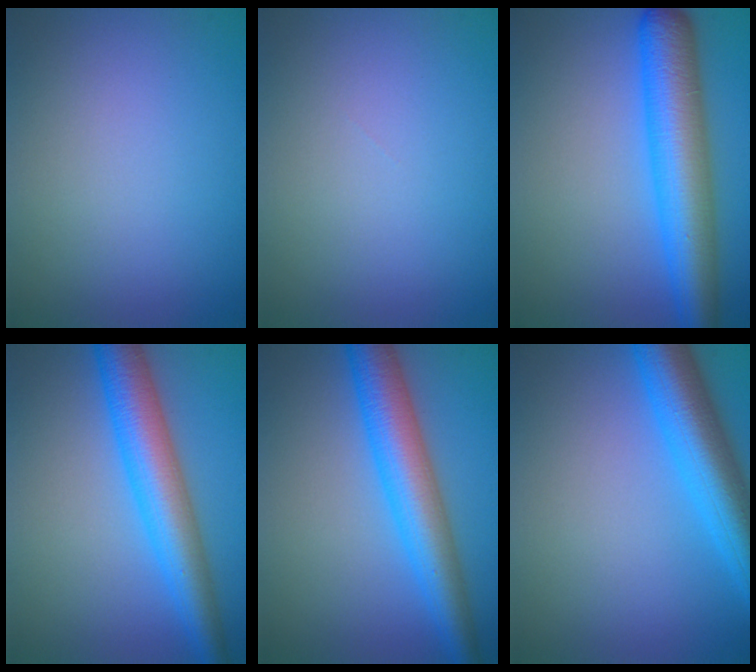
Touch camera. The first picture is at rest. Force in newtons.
{"total": 0.0}
{"total": 7.8, "press": 7.8, "slide": 0.1}
{"total": 7.0, "press": 6.9, "slide": 0.1}
{"total": 7.0, "press": 6.9, "slide": 0.1}
{"total": 7.3, "press": 7.3, "slide": 0.4}